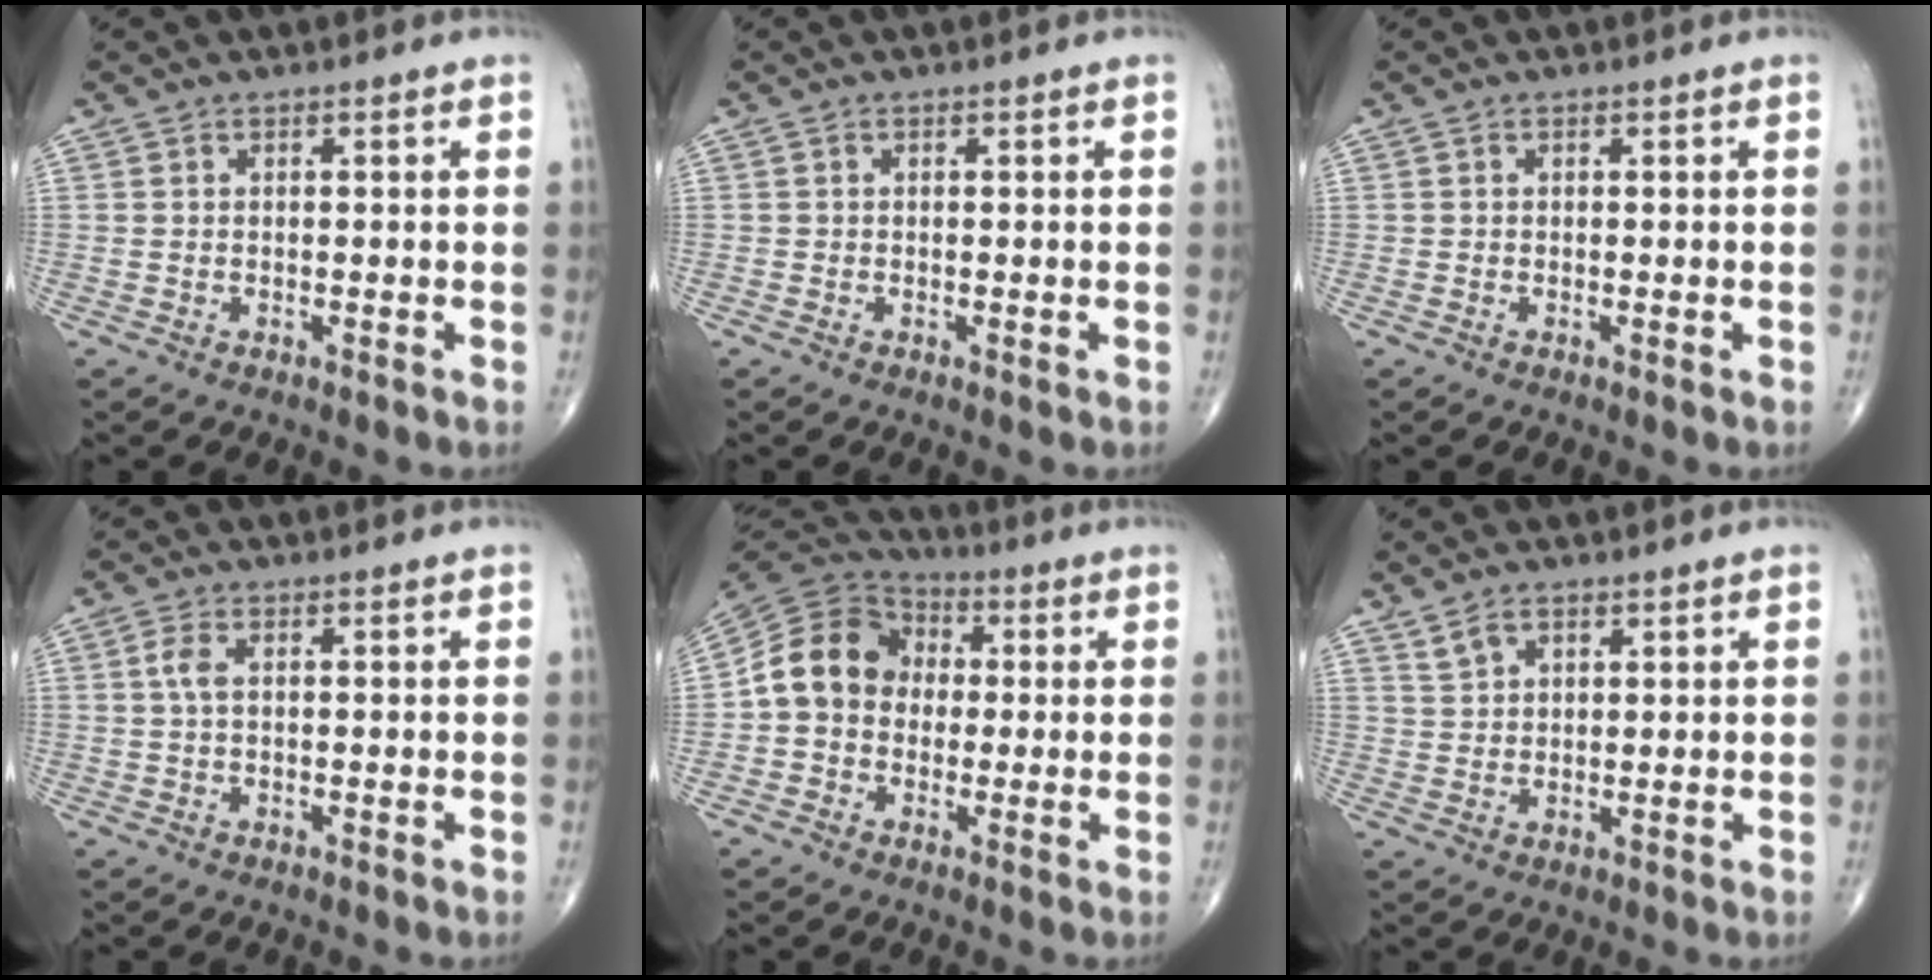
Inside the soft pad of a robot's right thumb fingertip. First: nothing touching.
{"total": 0.0}
{"total": 0.0}
{"total": 2.5, "force": [0.4, 1.2, 2.1], "torque": [-0.052, 0.008, 0.005]}
{"total": 12.1, "force": [0.0, 10.2, 6.5], "torque": [-0.101, 0.035, -0.015]}
{"total": 3.3, "force": [2.2, 2.0, 1.4], "torque": [-0.018, -0.007, 0.047]}